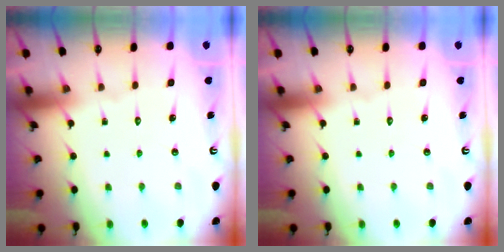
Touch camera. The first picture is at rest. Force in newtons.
{"total": 0.0}